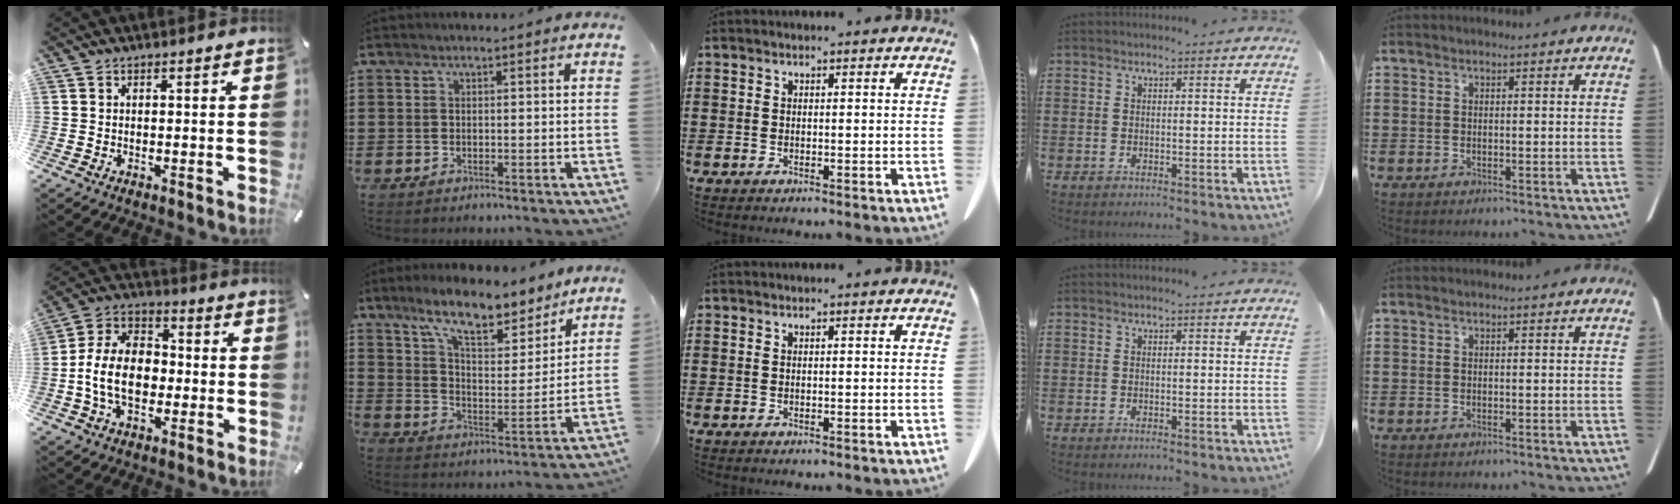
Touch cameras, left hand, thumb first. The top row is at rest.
{"thumb": {"total": 12.2, "force": [-2.9, 8.7, 8.0], "torque": [-0.192, 0.014, -0.056]}, "index": {"total": 10.9, "force": [8.7, 2.5, 6.0], "torque": [-0.127, -0.032, 0.152]}}